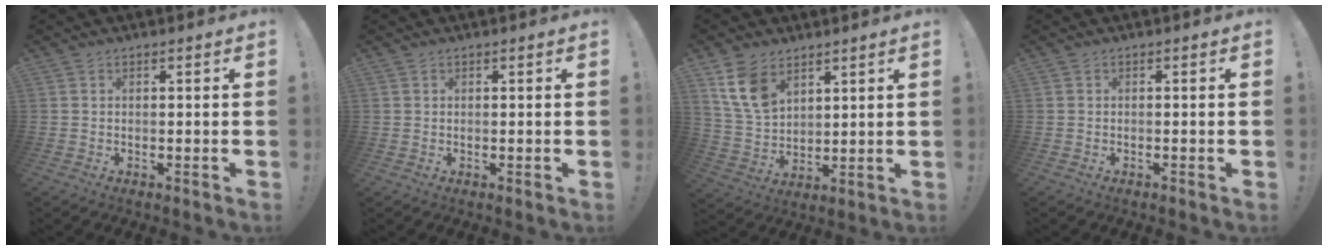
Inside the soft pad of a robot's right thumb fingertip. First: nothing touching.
{"total": 1.1, "force": [0.5, 1.0, -0.1], "torque": [0.004, -0.002, 0.009]}
{"total": 11.6, "force": [6.8, 7.3, 6.0], "torque": [-0.118, -0.023, 0.138]}
{"total": 0.6, "force": [-0.4, -0.3, 0.3], "torque": [-0.008, 0.000, -0.007]}